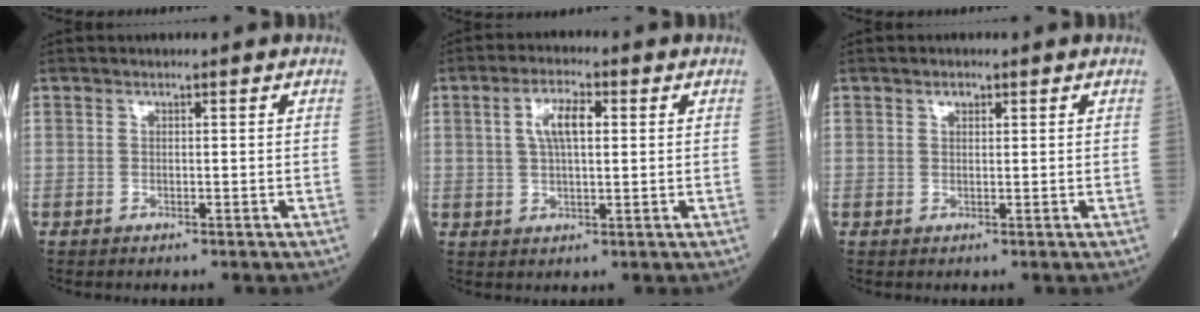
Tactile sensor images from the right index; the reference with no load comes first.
{"total": 5.6, "force": [1.5, 1.8, 5.1], "torque": [-0.100, 0.012, 0.029]}
{"total": 1.1, "force": [0.7, 0.7, 0.6], "torque": [-0.010, 0.001, 0.011]}